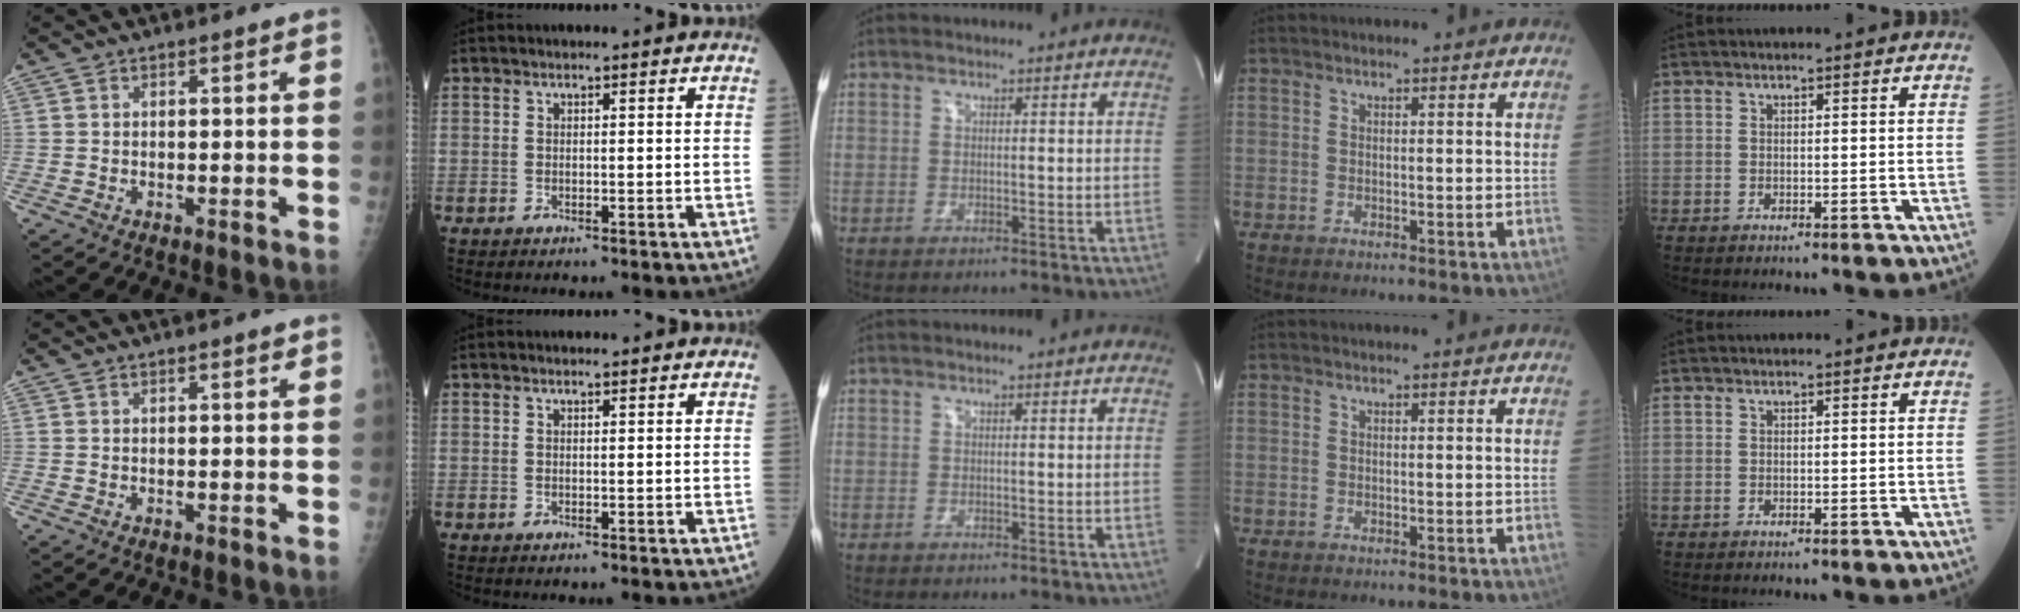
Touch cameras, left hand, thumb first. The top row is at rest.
{"thumb": {"total": 1.2, "force": [0.8, 0.3, 0.8], "torque": [-0.010, -0.002, 0.011]}, "index": {"total": 0.6, "force": [0.5, 0.0, 0.3], "torque": [-0.009, 0.002, 0.008]}}